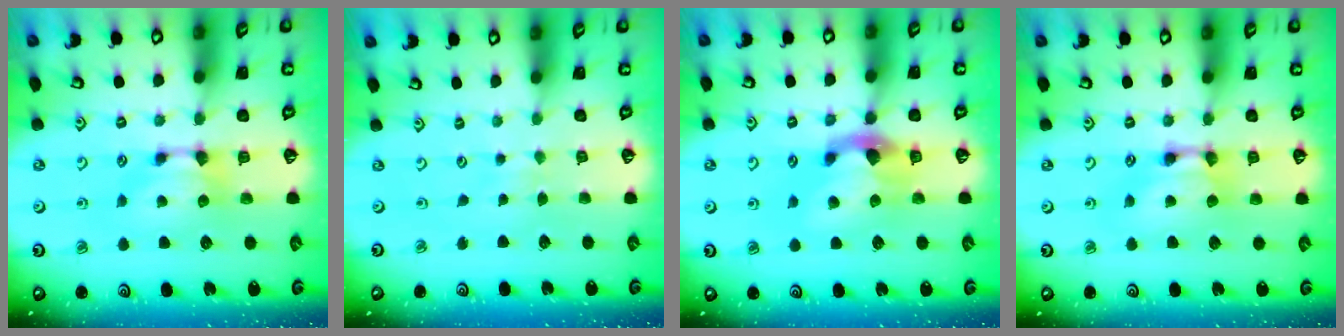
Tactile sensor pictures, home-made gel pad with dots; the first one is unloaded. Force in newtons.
{"total": 4.5, "press": 4.4, "slide": 0.3}
{"total": 3.9, "press": 3.5, "slide": 1.7}
{"total": 2.2, "press": 2.2, "slide": 0.1}